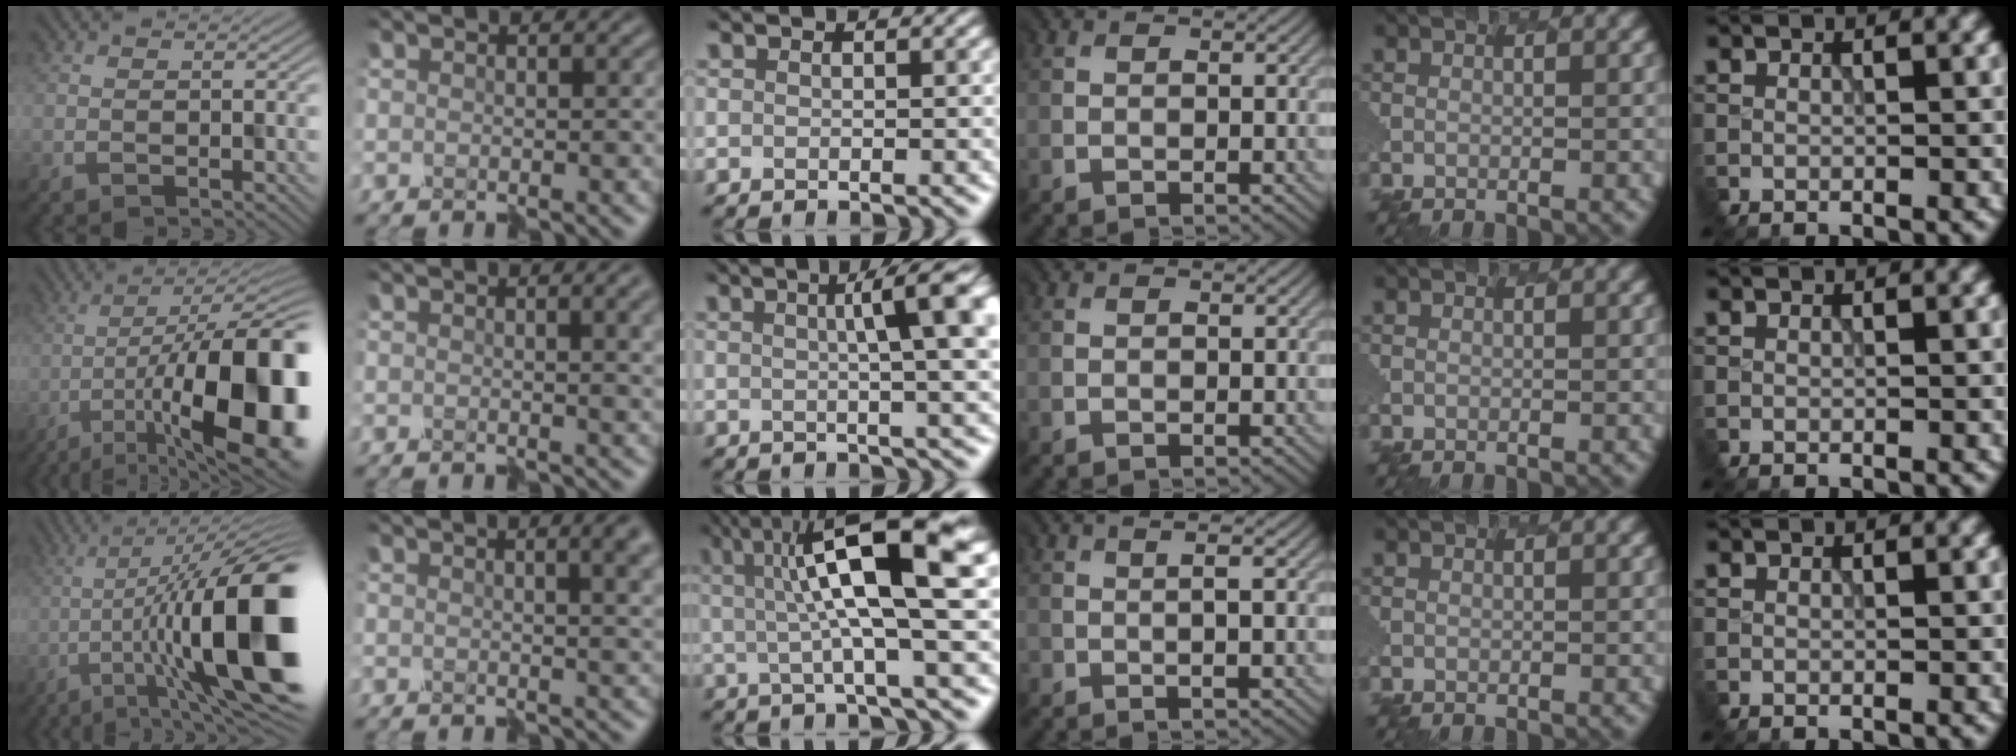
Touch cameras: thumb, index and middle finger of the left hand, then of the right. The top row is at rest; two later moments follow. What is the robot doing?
{"motion": "disassemble", "object": "hinged jar"}